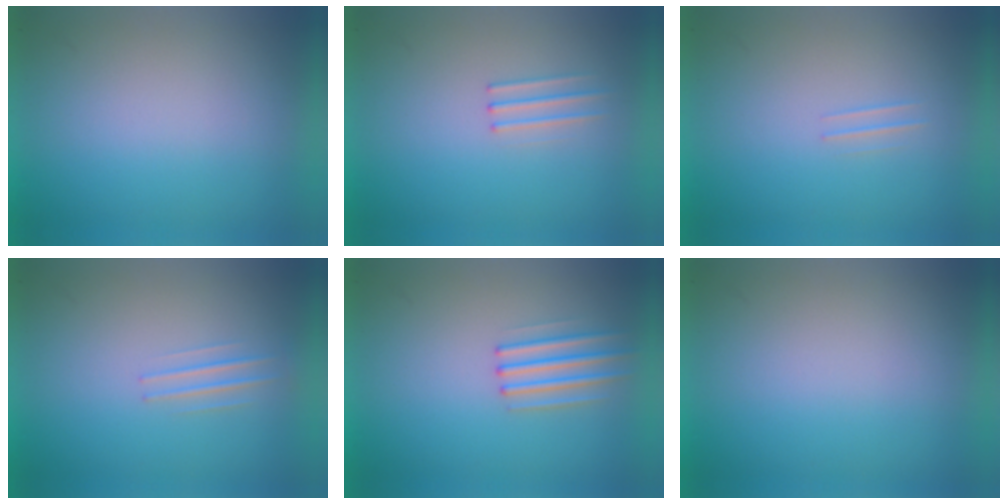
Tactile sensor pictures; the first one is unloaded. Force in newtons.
{"total": 1.1}
{"total": 1.1}
{"total": 1.3}
{"total": 2.2}
{"total": 0.0}